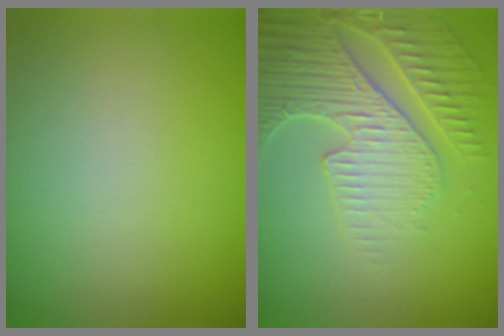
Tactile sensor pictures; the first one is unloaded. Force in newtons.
{"total": 4.7, "press": 4.4, "slide": 1.5}